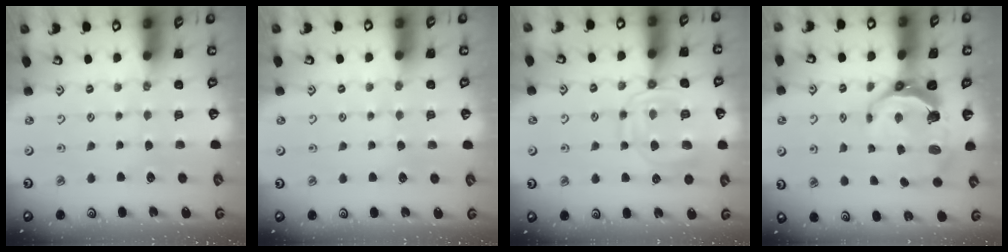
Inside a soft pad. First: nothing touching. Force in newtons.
{"total": 0.8, "press": 0.8, "slide": 0.1}
{"total": 13.6, "press": 13.6, "slide": 1.2}
{"total": 9.4, "press": 8.0, "slide": 5.0}